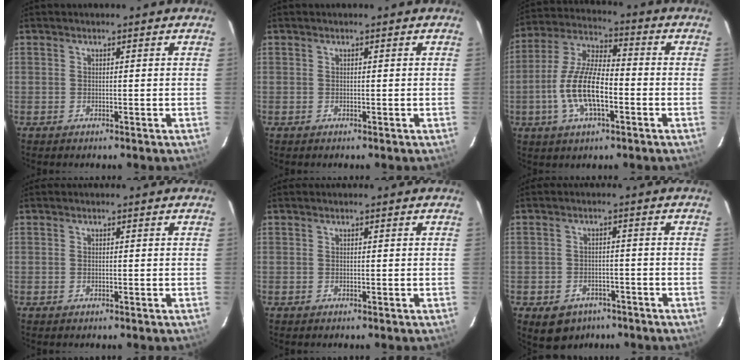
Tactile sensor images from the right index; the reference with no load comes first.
{"total": 0.0}
{"total": 13.2, "force": [-3.8, 4.9, 11.6], "torque": [-0.243, 0.002, -0.074]}
{"total": 0.0}
{"total": 0.0}
{"total": 7.7, "force": [-4.7, 5.5, 2.5], "torque": [-0.061, 0.010, -0.053]}